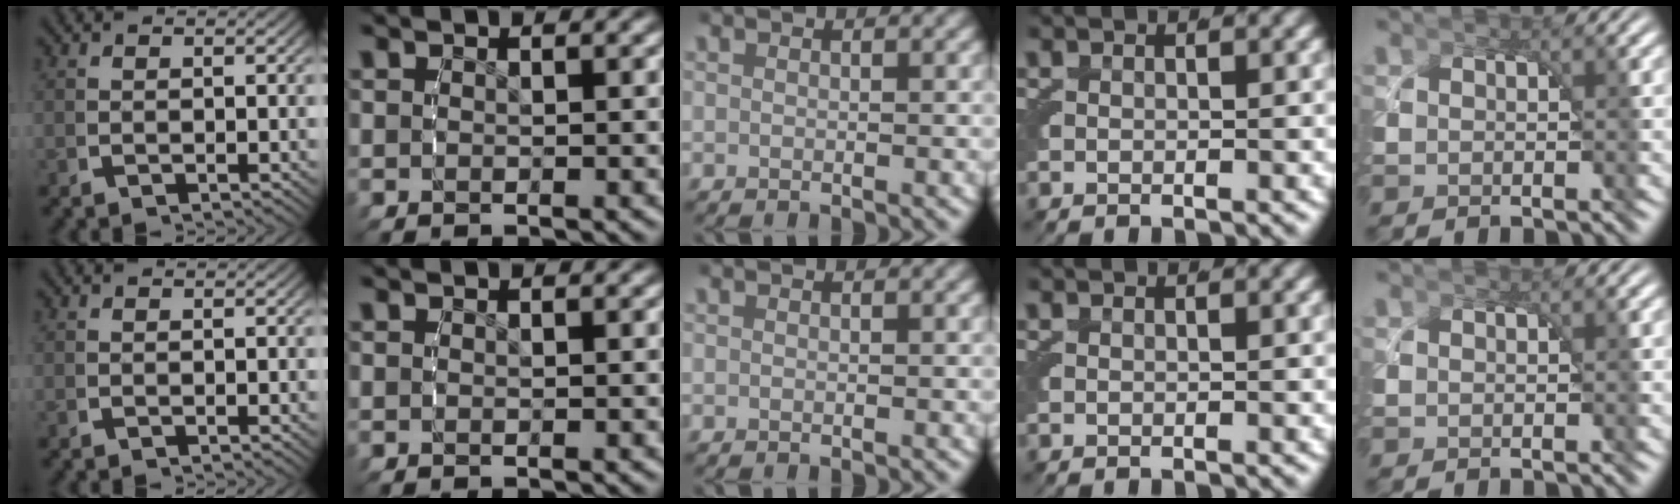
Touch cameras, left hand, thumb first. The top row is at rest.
{}